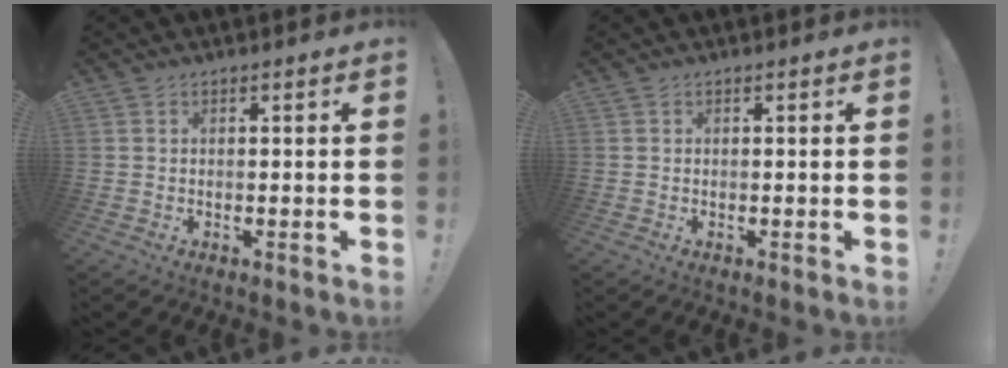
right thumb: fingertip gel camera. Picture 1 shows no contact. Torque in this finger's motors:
{"motor_torque": [0.10, -0.07, 0.22, -0.38, -0.07]}